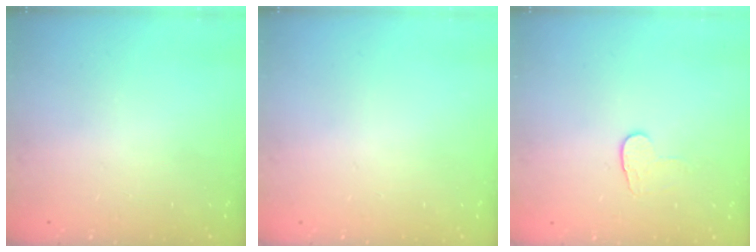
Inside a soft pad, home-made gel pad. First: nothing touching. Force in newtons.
{"total": 0.0}
{"total": 6.2, "press": 6.1, "slide": 0.5}